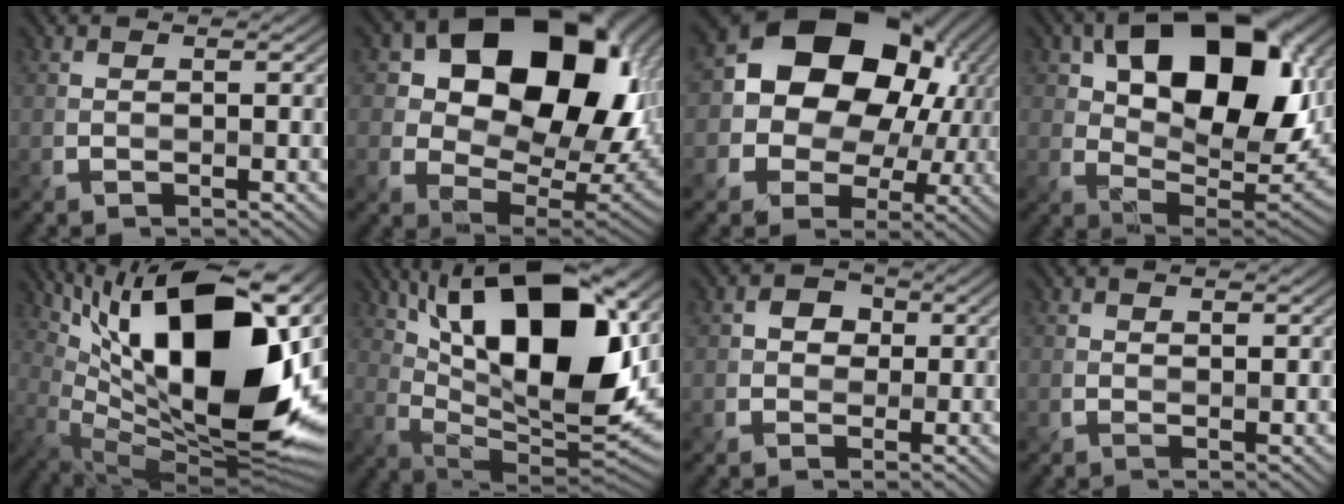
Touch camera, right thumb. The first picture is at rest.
{"total": 18.1, "force": [6.0, 12.4, 11.8], "torque": [-0.182, 0.000, 0.112]}
{"total": 16.2, "force": [2.3, 12.9, 9.5], "torque": [-0.153, -0.013, 0.043]}
{"total": 16.6, "force": [5.9, 9.8, 12.0], "torque": [-0.180, -0.005, 0.101]}
{"total": 20.7, "force": [6.7, 8.6, 17.6], "torque": [-0.279, 0.029, 0.110]}
{"total": 19.3, "force": [7.4, 8.3, 15.8], "torque": [-0.276, 0.017, 0.127]}
{"total": 2.6, "force": [0.1, 2.4, 0.9], "torque": [-0.015, -0.002, -0.004]}
{"total": 0.5, "force": [0.3, 0.2, 0.3], "torque": [-0.005, -0.004, 0.007]}